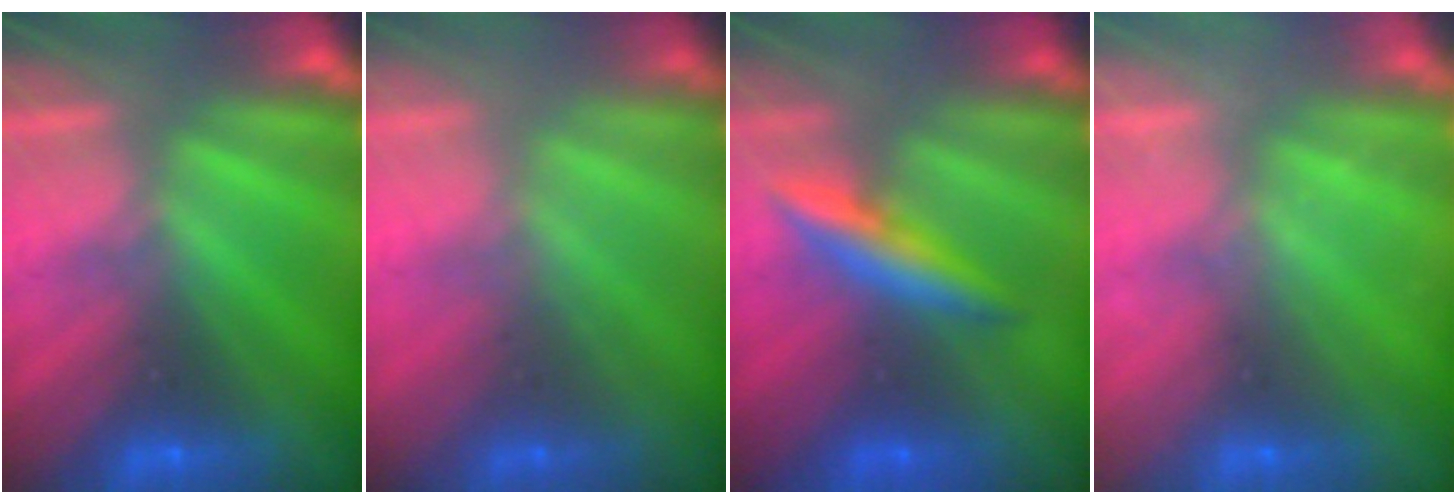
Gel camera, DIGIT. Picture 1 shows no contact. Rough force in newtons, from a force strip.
{"total": 1.4}
{"total": 2.6}
{"total": 2.2}